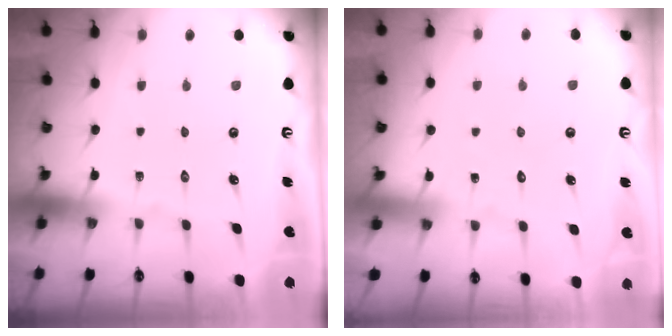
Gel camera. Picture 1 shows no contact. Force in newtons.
{"total": 6.7, "press": 6.7, "slide": 0.3}